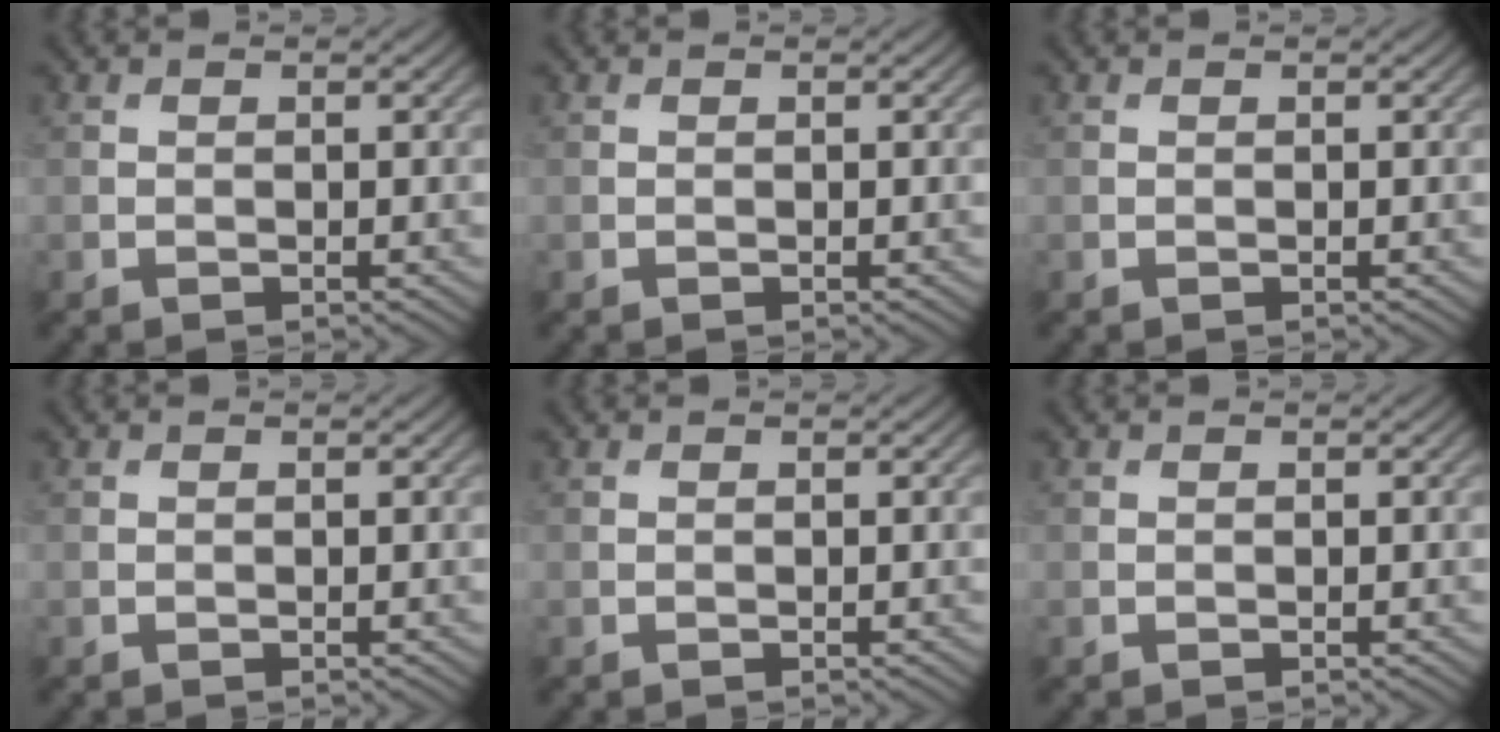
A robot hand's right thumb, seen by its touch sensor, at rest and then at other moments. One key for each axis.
{"total": 0.0}
{"total": 0.0}
{"total": 0.0}
{"total": 0.0}
{"total": 0.0}